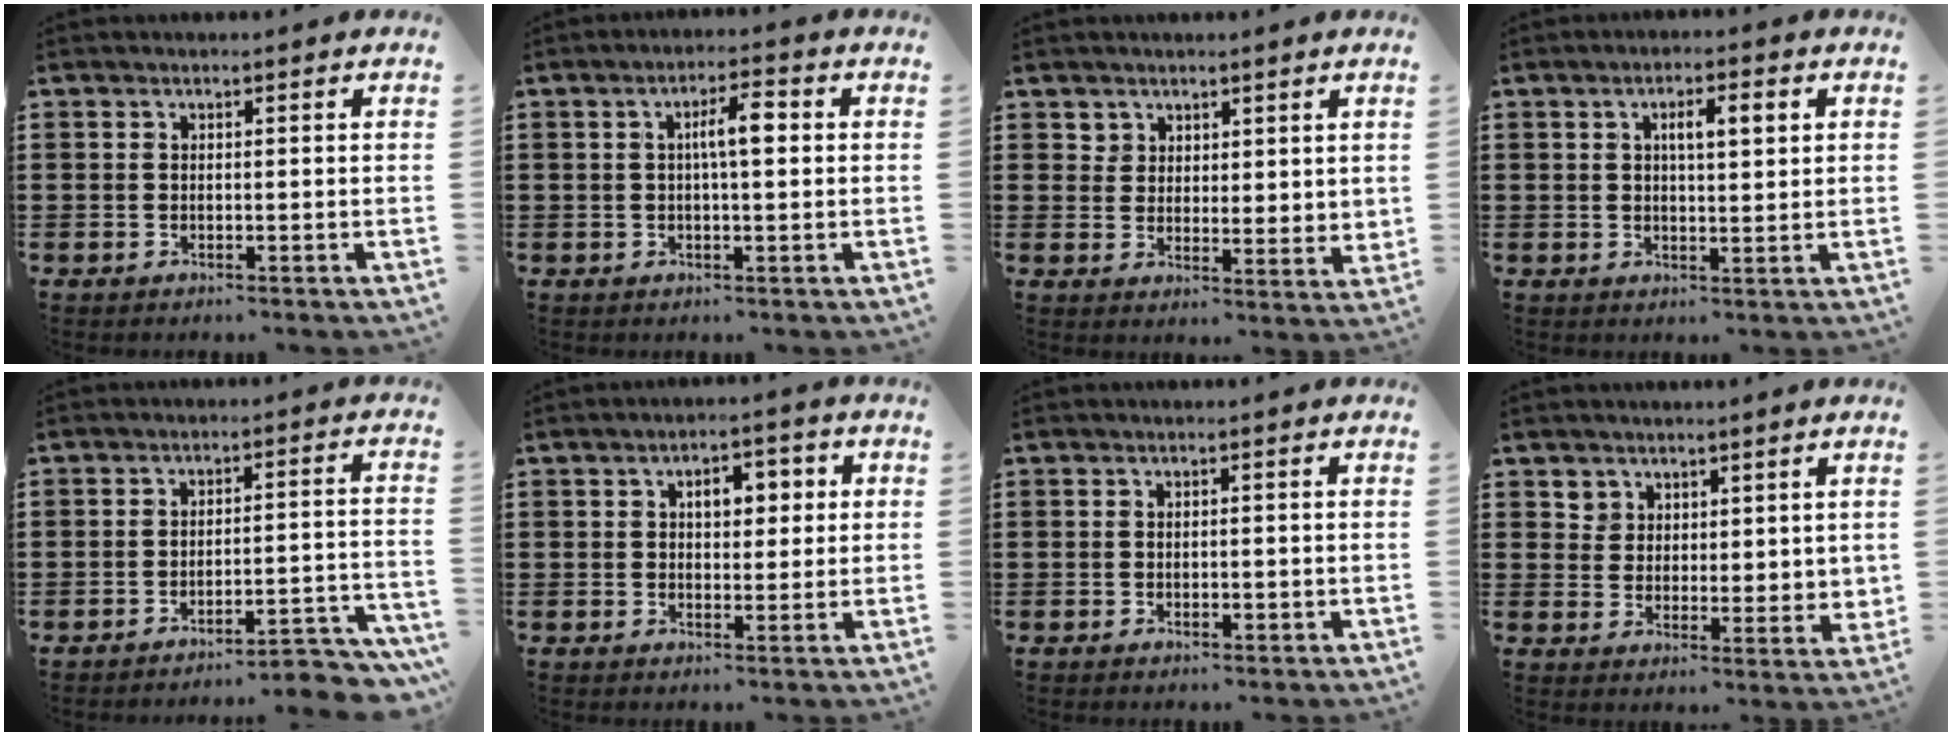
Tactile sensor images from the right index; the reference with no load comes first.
{"total": 4.5, "force": [0.5, 1.1, 4.4], "torque": [-0.075, 0.003, 0.003]}
{"total": 3.8, "force": [3.1, 2.2, 0.3], "torque": [-0.019, 0.002, 0.060]}
{"total": 3.7, "force": [1.0, 1.0, 3.4], "torque": [-0.061, 0.006, 0.011]}
{"total": 4.5, "force": [-4.2, 0.1, 1.5], "torque": [-0.027, -0.008, -0.086]}
{"total": 4.3, "force": [1.0, 2.5, 3.3], "torque": [-0.048, 0.003, 0.007]}
{"total": 0.9, "force": [-0.2, 0.6, 0.6], "torque": [-0.014, 0.003, -0.005]}
{"total": 4.8, "force": [3.7, 3.1, 0.3], "torque": [-0.017, -0.002, 0.070]}